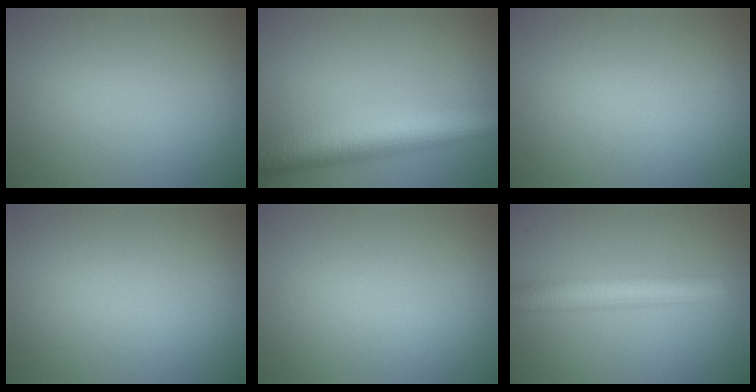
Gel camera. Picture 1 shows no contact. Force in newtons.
{"total": 8.7, "press": 8.7, "slide": 0.5}
{"total": 0.0}
{"total": 0.0}
{"total": 0.0}
{"total": 4.7, "press": 4.7, "slide": 0.2}